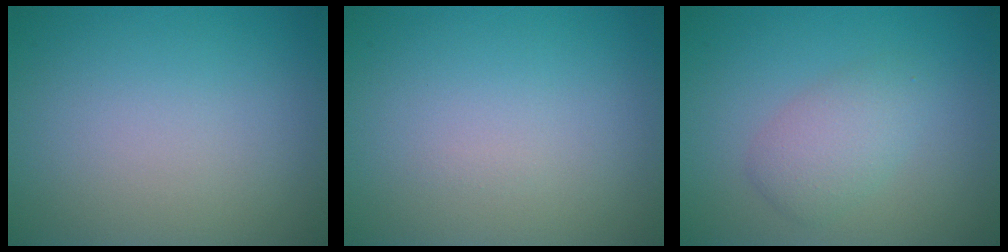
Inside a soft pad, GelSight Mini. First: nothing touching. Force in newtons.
{"total": 0.0}
{"total": 2.7, "press": 2.7, "slide": 0.1}